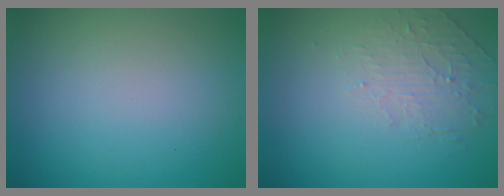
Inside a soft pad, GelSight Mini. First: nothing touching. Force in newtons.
{"total": 2.0, "press": 0.9, "slide": 1.8}